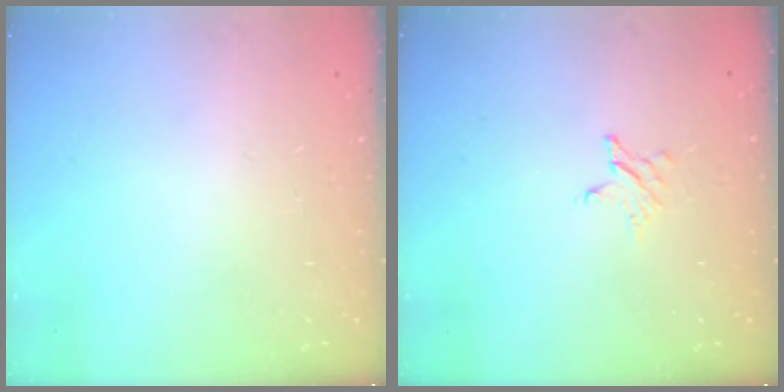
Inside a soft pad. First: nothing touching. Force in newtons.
{"total": 2.5, "press": 2.5, "slide": 0.3}